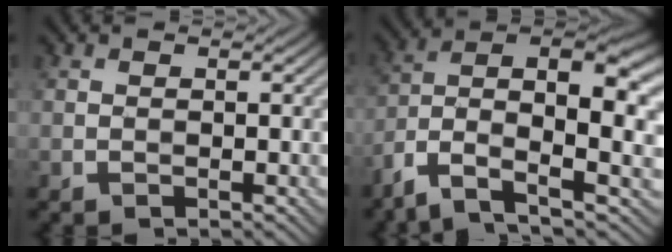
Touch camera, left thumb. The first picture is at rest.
{"total": 11.6, "force": [-4.2, 5.0, 9.6], "torque": [-0.180, -0.002, -0.084]}